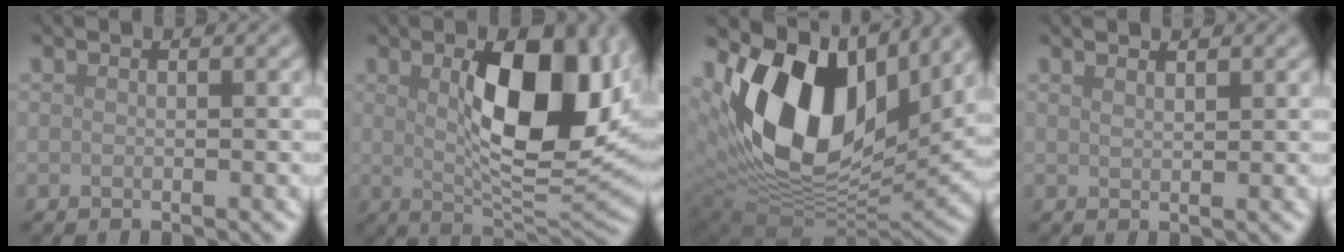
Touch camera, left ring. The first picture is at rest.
{"total": 11.7, "force": [1.7, 4.8, 10.5], "torque": [-0.159, -0.001, 0.034]}
{"total": 16.0, "force": [5.2, 10.0, 11.4], "torque": [-0.228, 0.006, 0.095]}
{"total": 0.9, "force": [0.8, 0.1, 0.3], "torque": [-0.005, 0.000, 0.012]}